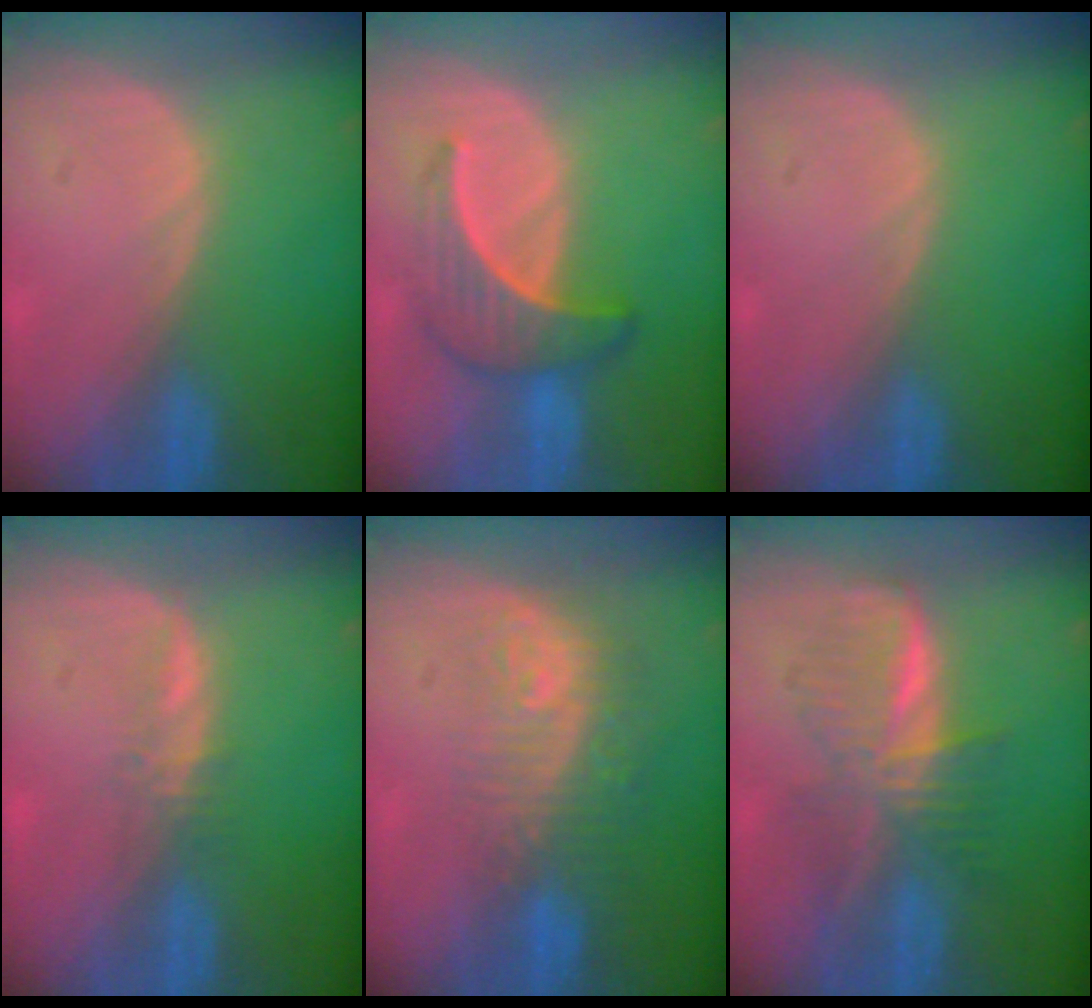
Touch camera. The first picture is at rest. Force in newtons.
{"total": 6.2, "press": 6.0, "slide": 1.8}
{"total": 0.0}
{"total": 1.6, "press": 1.5, "slide": 0.5}
{"total": 9.7, "press": 8.0, "slide": 5.4}
{"total": 7.1, "press": 7.1, "slide": 0.2}